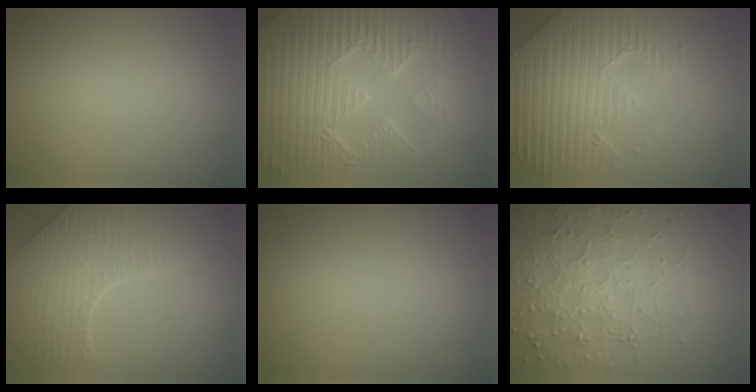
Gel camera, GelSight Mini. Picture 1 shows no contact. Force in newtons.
{"total": 9.5, "press": 6.7, "slide": 6.8}
{"total": 8.0, "press": 5.9, "slide": 5.4}
{"total": 4.5, "press": 4.3, "slide": 1.1}
{"total": 0.0}
{"total": 6.0, "press": 5.0, "slide": 3.3}